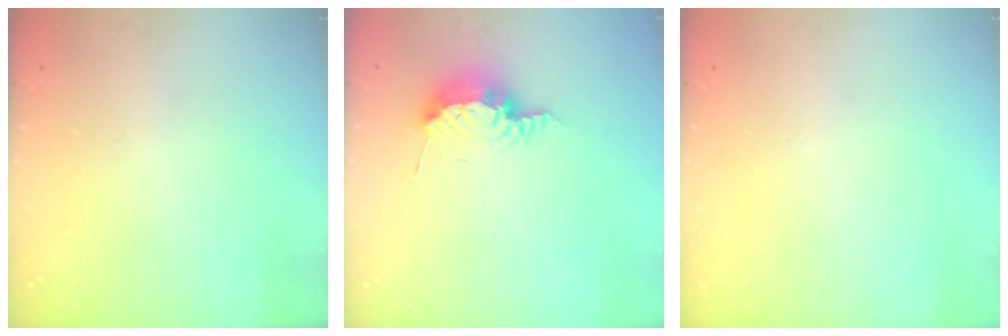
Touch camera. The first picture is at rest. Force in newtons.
{"total": 8.4, "press": 8.1, "slide": 2.3}
{"total": 0.0}